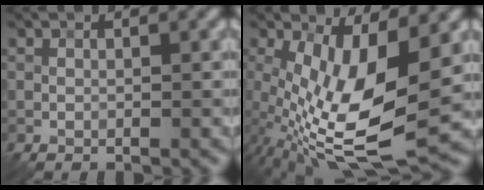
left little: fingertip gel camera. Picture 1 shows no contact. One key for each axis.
{"total": 11.7, "fx": -0.7, "fy": 4.3, "fz": 10.9, "tx": -0.214, "ty": -0.018, "tz": -0.009}